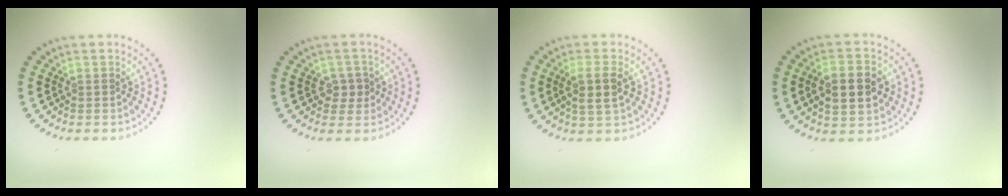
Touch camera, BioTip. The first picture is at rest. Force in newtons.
{"total": 1.8, "press": 1.7, "slide": 0.5}
{"total": 2.7, "press": 2.4, "slide": 1.1}
{"total": 4.3, "press": 4.3, "slide": 0.3}